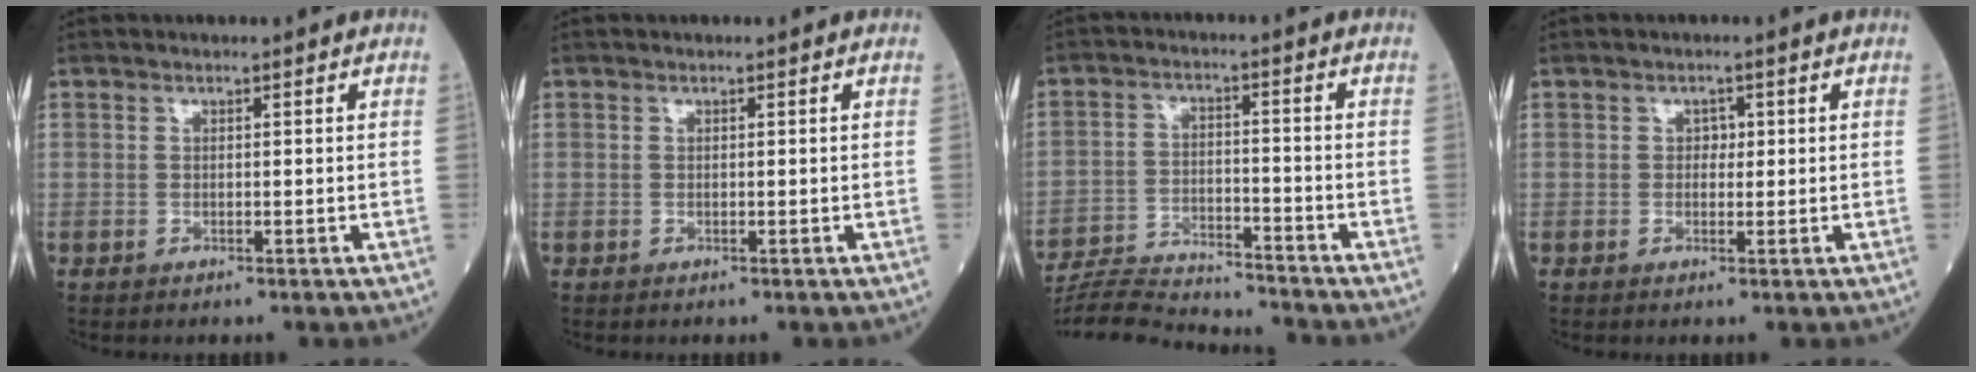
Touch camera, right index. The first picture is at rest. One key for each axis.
{"total": 0.0}
{"total": 12.1, "fx": -11.9, "fy": 0.0, "fz": 2.0, "tx": -0.039, "ty": 0.000, "tz": -0.202}
{"total": 1.3, "fx": 0.2, "fy": 1.0, "fz": 0.8, "tx": -0.005, "ty": 0.003, "tz": 0.000}